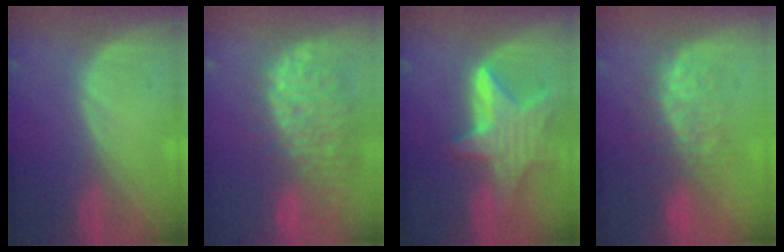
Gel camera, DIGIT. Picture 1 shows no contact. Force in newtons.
{"total": 12.5, "press": 11.0, "slide": 5.9}
{"total": 9.5, "press": 9.5, "slide": 0.6}
{"total": 7.9, "press": 7.6, "slide": 2.1}